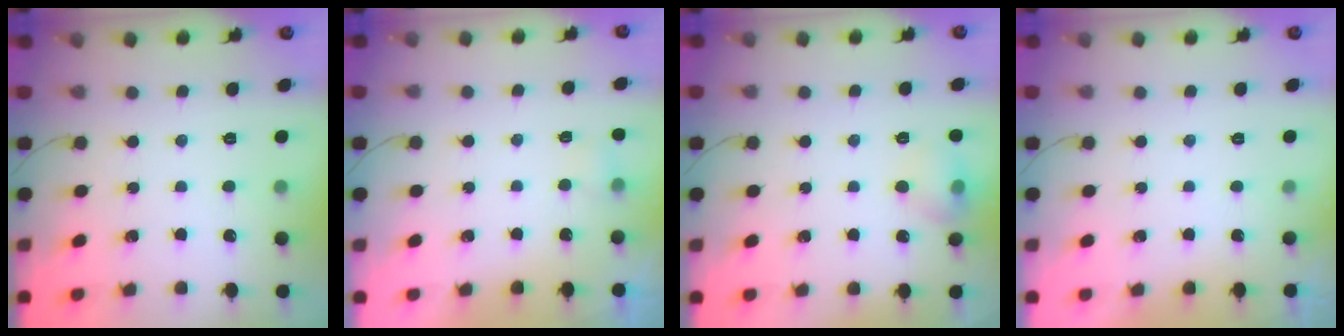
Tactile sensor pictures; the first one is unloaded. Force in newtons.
{"total": 2.6, "press": 2.5, "slide": 0.7}
{"total": 8.8, "press": 8.7, "slide": 1.4}
{"total": 0.0}